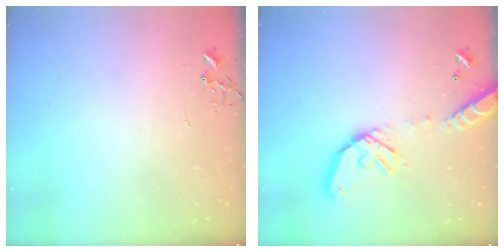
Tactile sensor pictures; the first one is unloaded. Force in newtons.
{"total": 15.4, "press": 15.1, "slide": 2.8}